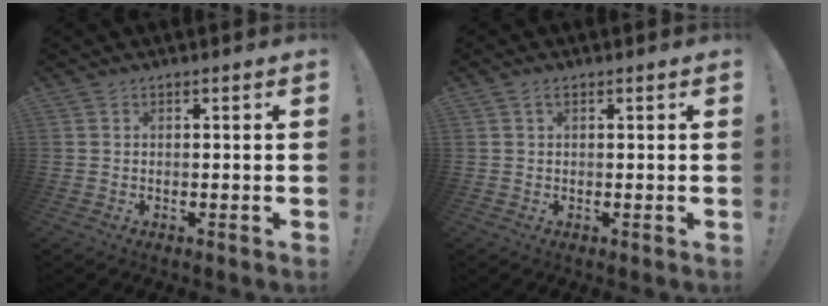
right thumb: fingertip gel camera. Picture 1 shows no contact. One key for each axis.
{"total": 1.0, "fx": 0.5, "fy": 0.5, "fz": 0.8, "tx": -0.015, "ty": 0.002, "tz": 0.008}